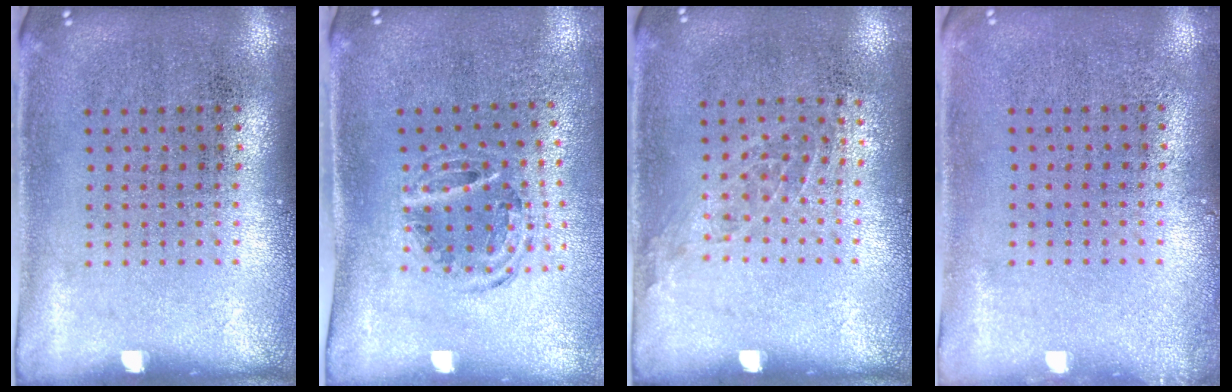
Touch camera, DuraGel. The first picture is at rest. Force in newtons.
{"total": 0.9, "press": 0.9, "slide": 0.2}
{"total": 0.9, "press": 0.7, "slide": 0.6}
{"total": 0.6, "press": 0.6, "slide": 0.2}